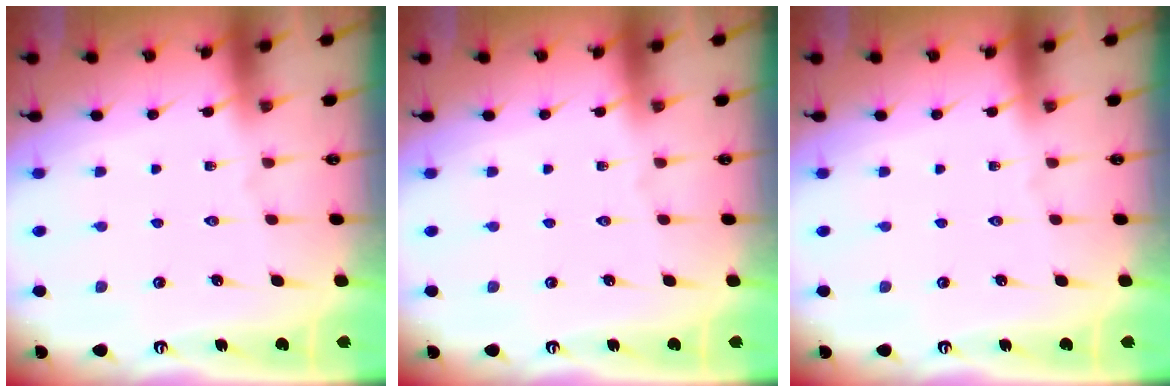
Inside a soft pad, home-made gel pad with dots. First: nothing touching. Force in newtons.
{"total": 0.0}
{"total": 0.0}